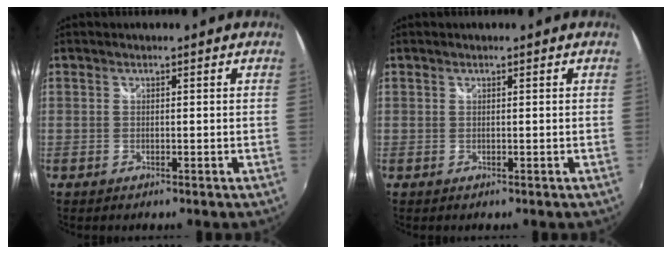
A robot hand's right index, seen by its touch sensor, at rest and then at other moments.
{"total": 0.0}